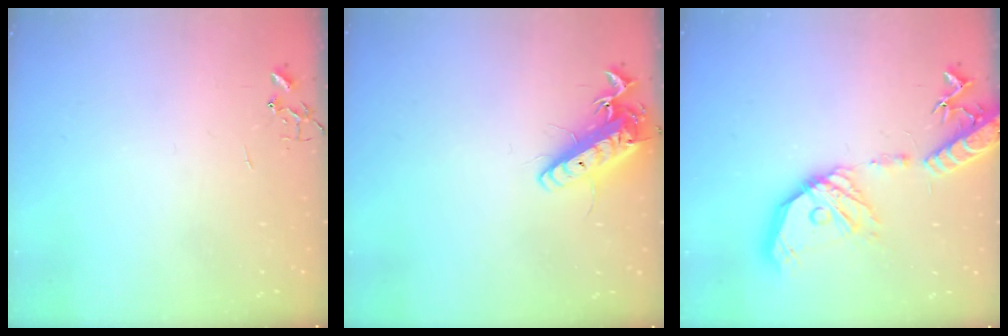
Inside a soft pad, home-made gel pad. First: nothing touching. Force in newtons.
{"total": 14.7, "press": 14.4, "slide": 2.8}
{"total": 22.7, "press": 22.4, "slide": 3.8}